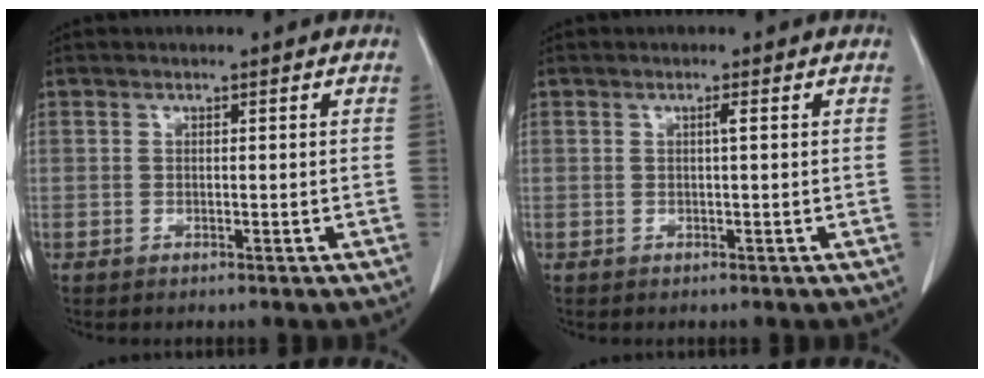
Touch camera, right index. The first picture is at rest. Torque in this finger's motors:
{"motor_torque": [0.13, -0.06, 0.00, 0.01]}